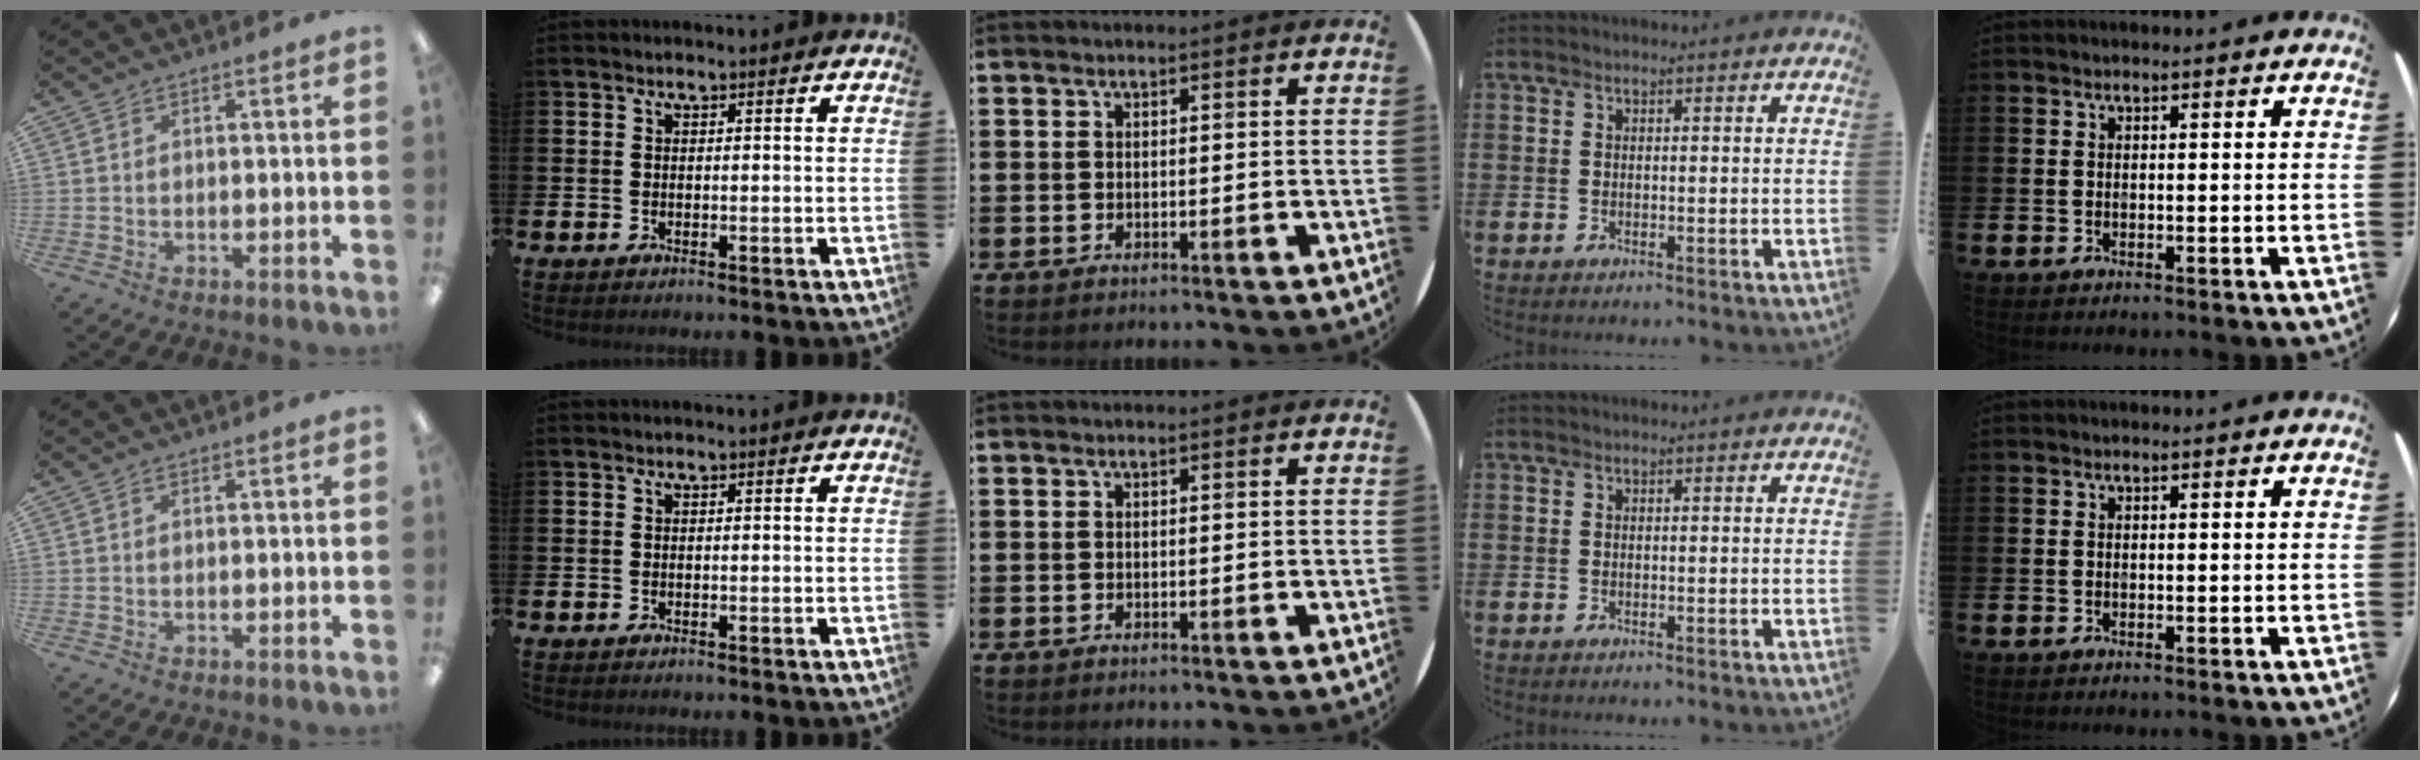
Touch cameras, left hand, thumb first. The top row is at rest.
{}